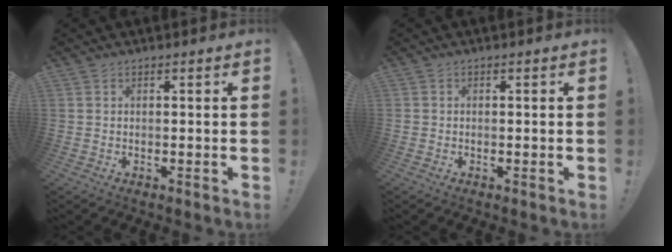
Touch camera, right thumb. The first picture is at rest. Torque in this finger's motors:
{"motor_torque": [-0.07, -0.13, -0.12, 0.09, 0.00]}